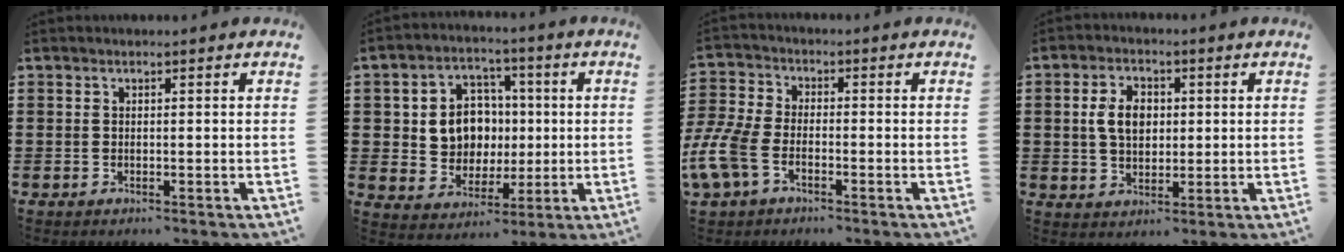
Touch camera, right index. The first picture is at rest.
{"total": 7.6, "force": [0.5, 6.7, 3.4], "torque": [-0.077, 0.014, 0.010]}
{"total": 7.0, "force": [-3.8, 3.4, 4.8], "torque": [-0.138, -0.012, -0.080]}
{"total": 5.4, "force": [0.7, 3.5, 4.1], "torque": [-0.095, 0.004, 0.003]}